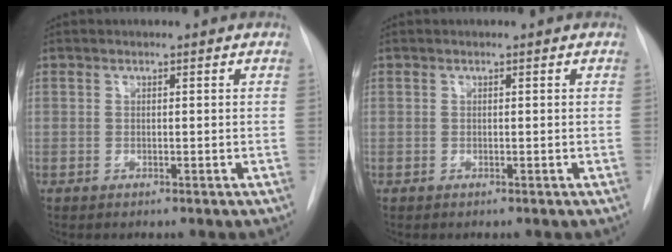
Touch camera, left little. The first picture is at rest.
{"total": 0.0}